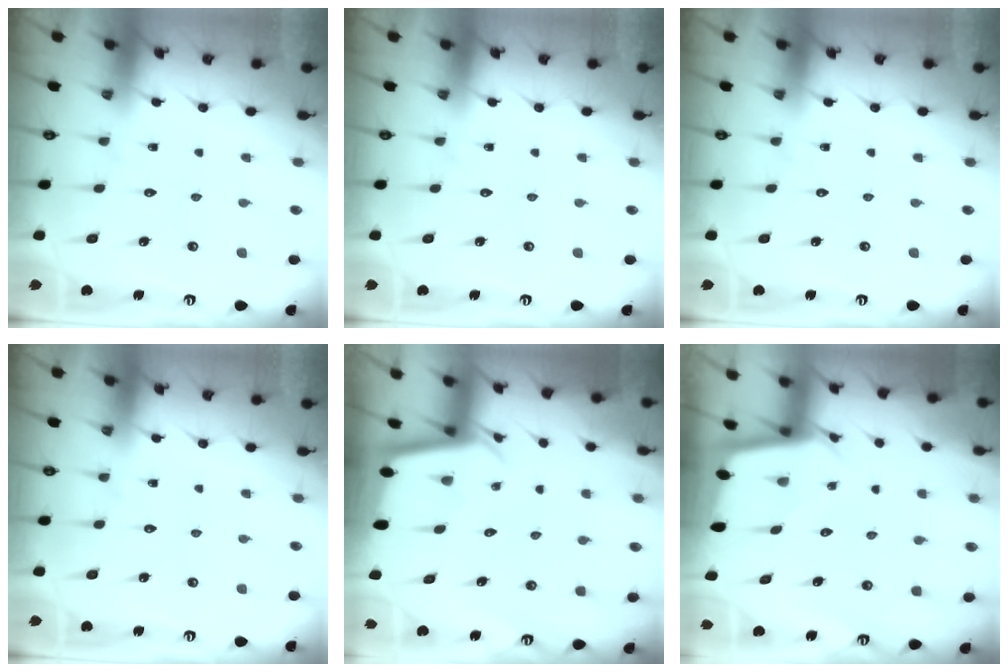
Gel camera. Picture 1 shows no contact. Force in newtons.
{"total": 0.0}
{"total": 0.0}
{"total": 0.0}
{"total": 2.2, "press": 2.2, "slide": 0.1}
{"total": 2.5, "press": 2.5, "slide": 0.1}